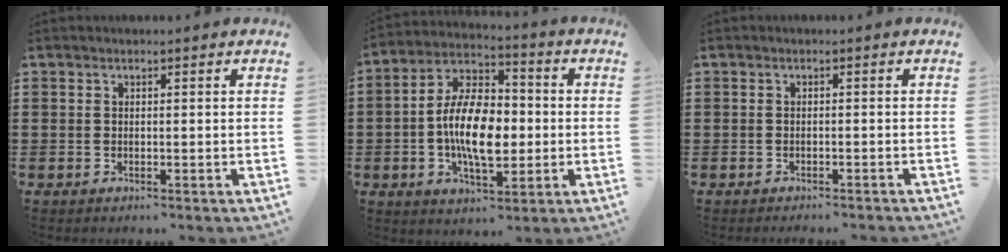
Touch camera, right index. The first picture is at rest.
{"total": 11.7, "force": [-1.4, 6.3, 9.8], "torque": [-0.193, -0.001, -0.030]}
{"total": 0.8, "force": [-0.8, -0.2, 0.1], "torque": [-0.004, -0.004, -0.015]}